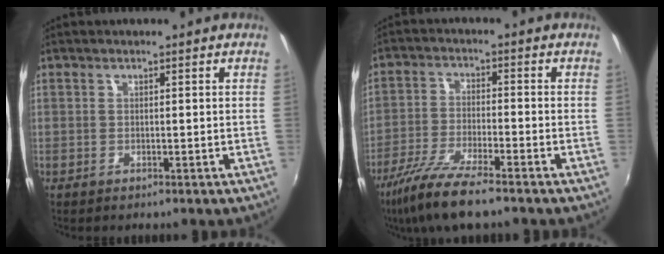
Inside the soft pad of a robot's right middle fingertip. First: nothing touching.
{"total": 10.7, "force": [-8.2, 1.1, 6.8], "torque": [-0.153, -0.027, -0.156]}